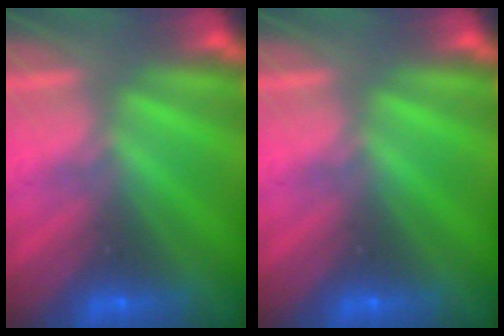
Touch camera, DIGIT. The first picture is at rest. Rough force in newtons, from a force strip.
{"total": 0.0}